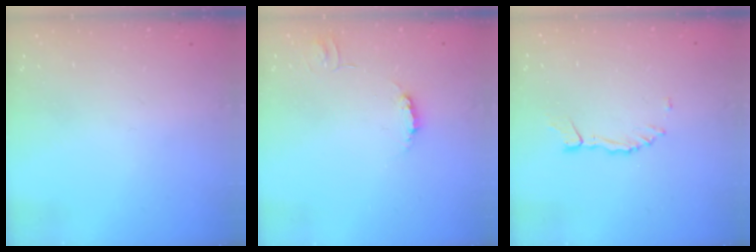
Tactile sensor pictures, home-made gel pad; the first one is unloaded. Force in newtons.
{"total": 4.2, "press": 4.2, "slide": 0.5}
{"total": 2.8, "press": 2.7, "slide": 0.3}